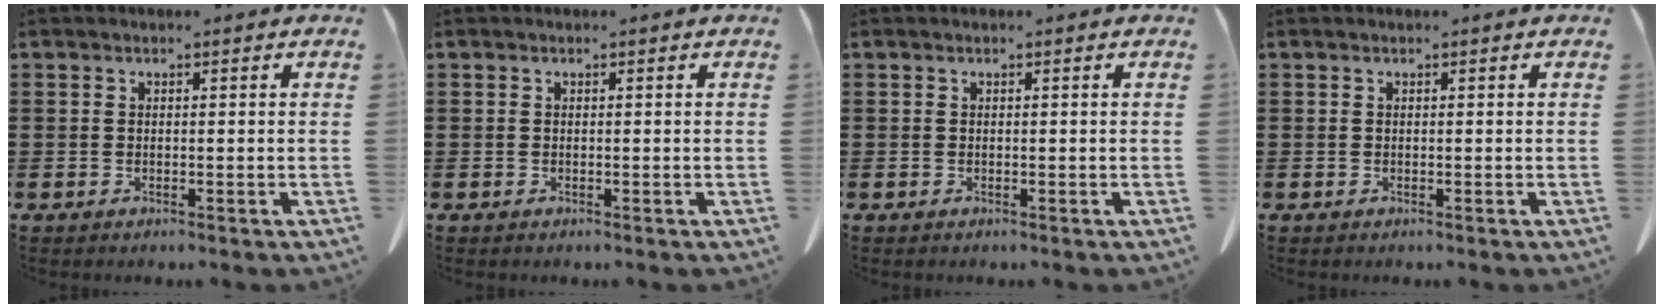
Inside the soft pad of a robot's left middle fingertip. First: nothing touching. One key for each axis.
{"total": 0.0}
{"total": 0.0}
{"total": 0.0}